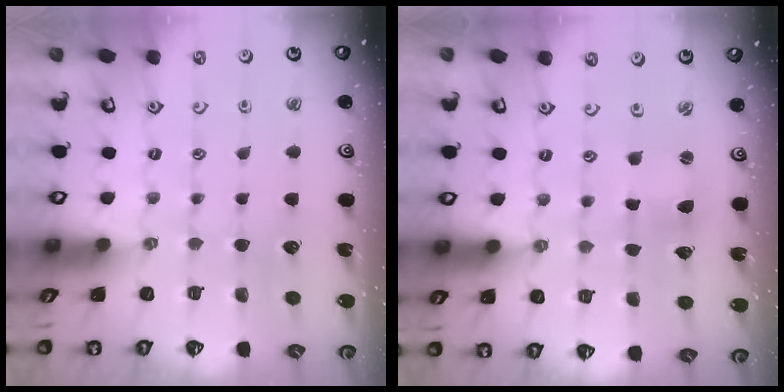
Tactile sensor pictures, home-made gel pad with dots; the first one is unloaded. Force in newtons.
{"total": 1.7, "press": 1.7, "slide": 0.4}